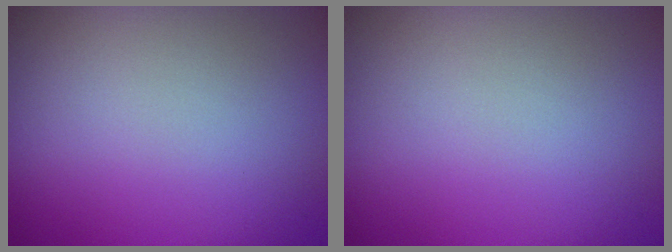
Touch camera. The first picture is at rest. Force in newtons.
{"total": 0.0}